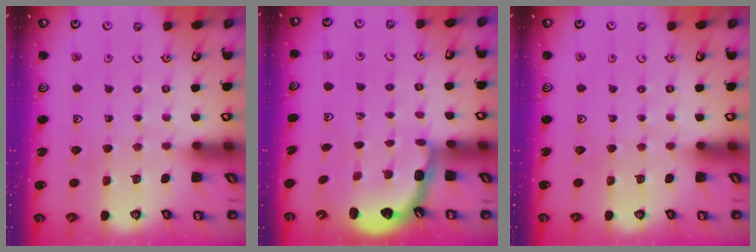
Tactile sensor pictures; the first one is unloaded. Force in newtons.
{"total": 2.6, "press": 2.3, "slide": 1.3}
{"total": 0.0}